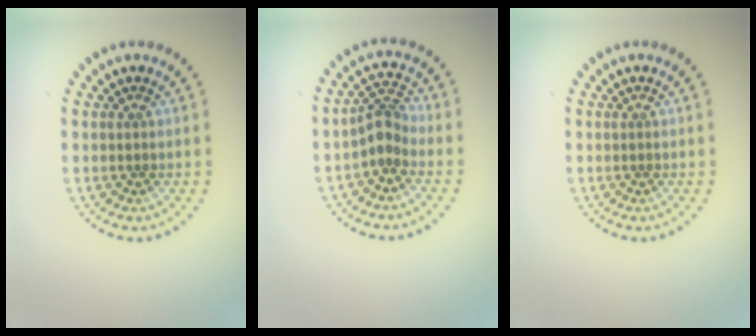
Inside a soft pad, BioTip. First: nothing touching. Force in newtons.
{"total": 2.5, "press": 1.9, "slide": 1.6}
{"total": 0.0}